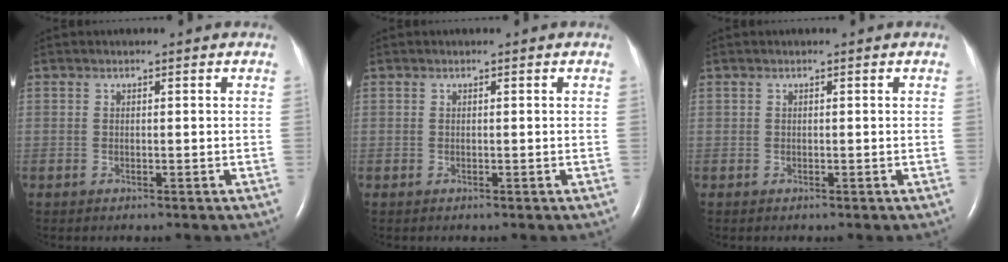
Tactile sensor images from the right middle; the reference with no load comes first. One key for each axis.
{"total": 0.0}
{"total": 0.0}